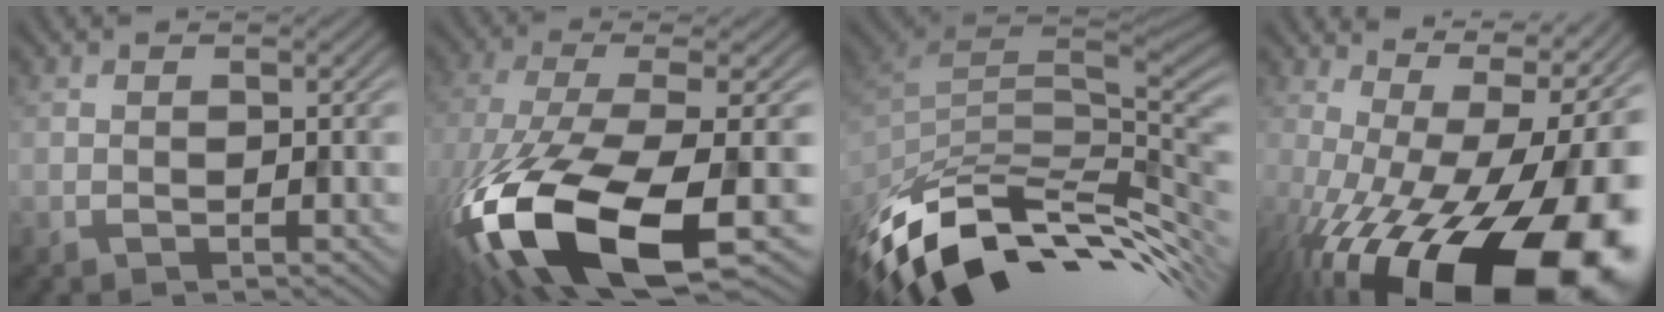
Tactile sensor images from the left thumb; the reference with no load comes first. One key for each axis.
{"total": 15.9, "fx": -7.4, "fy": 5.4, "fz": 13.0, "tx": -0.307, "ty": -0.043, "tz": -0.122}
{"total": 12.9, "fx": -7.7, "fy": 5.5, "fz": 8.7, "tx": -0.195, "ty": -0.014, "tz": -0.126}
{"total": 21.6, "fx": -7.9, "fy": 9.8, "fz": 17.6, "tx": -0.262, "ty": -0.038, "tz": -0.115}